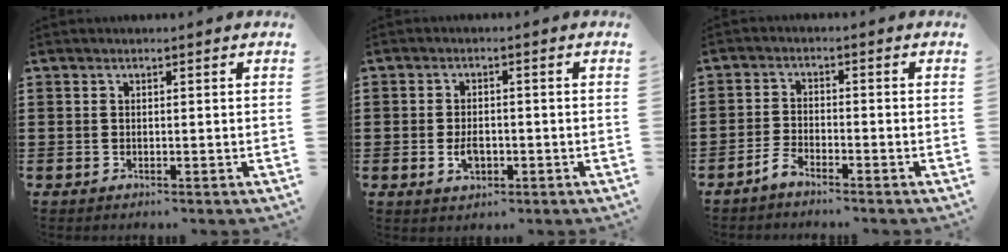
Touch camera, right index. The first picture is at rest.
{"total": 3.2, "force": [-0.9, 2.0, 2.3], "torque": [-0.045, 0.002, -0.016]}
{"total": 2.5, "force": [-2.4, 0.2, 0.7], "torque": [-0.022, 0.002, -0.050]}